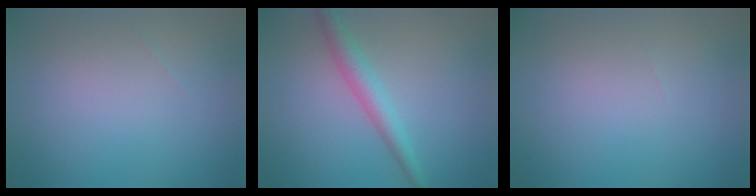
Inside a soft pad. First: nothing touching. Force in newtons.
{"total": 2.7, "press": 2.7, "slide": 0.1}
{"total": 0.0}